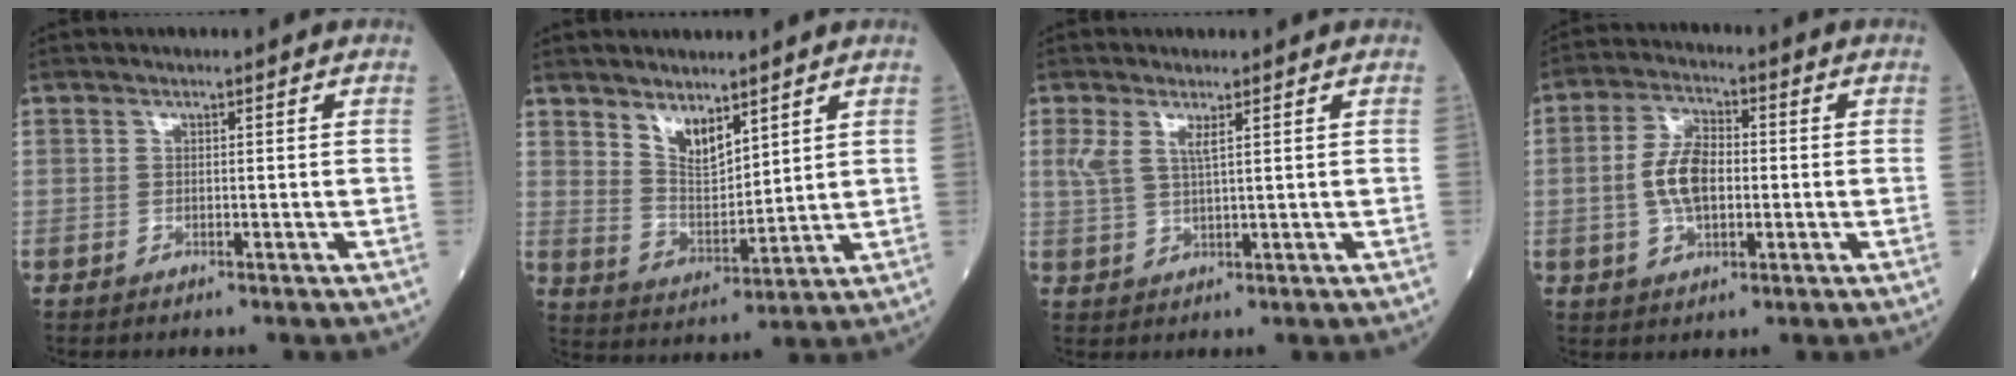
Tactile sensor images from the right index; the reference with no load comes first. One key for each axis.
{"total": 6.1, "fx": 4.4, "fy": 2.4, "fz": 3.5, "tx": -0.067, "ty": -0.011, "tz": 0.092}
{"total": 3.3, "fx": 1.6, "fy": 0.6, "fz": 2.8, "tx": -0.069, "ty": 0.008, "tz": 0.037}
{"total": 7.4, "fx": -0.5, "fy": 3.8, "fz": 6.3, "tx": -0.132, "ty": 0.012, "tz": -0.011}